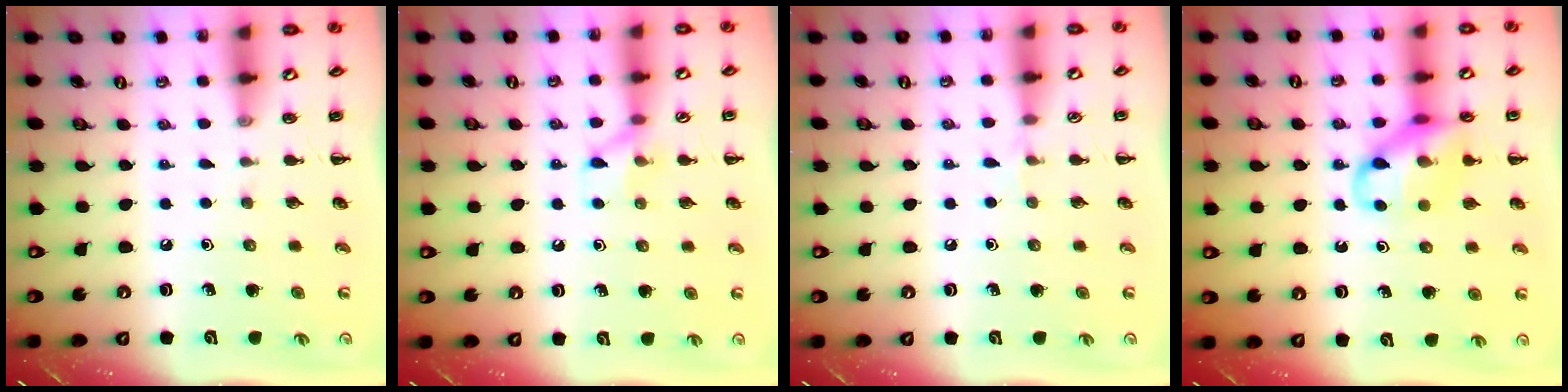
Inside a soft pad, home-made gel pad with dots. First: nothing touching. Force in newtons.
{"total": 6.6, "press": 6.5, "slide": 0.9}
{"total": 3.8, "press": 3.5, "slide": 1.4}
{"total": 13.1, "press": 12.9, "slide": 1.9}